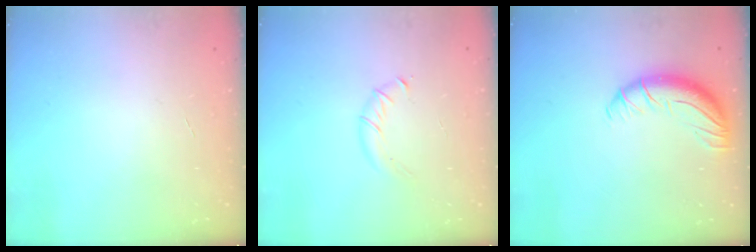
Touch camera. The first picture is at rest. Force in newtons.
{"total": 4.2, "press": 4.1, "slide": 1.1}
{"total": 11.5, "press": 11.2, "slide": 2.6}